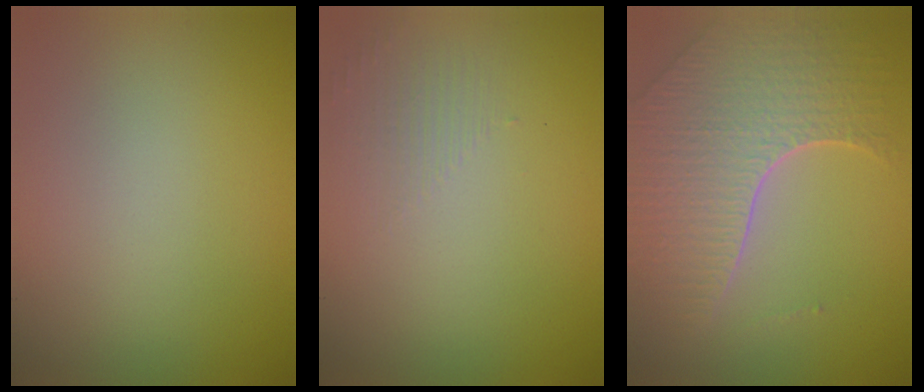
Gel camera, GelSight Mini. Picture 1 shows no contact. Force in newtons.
{"total": 1.3, "press": 0.1, "slide": 1.3}
{"total": 6.8, "press": 4.9, "slide": 4.7}